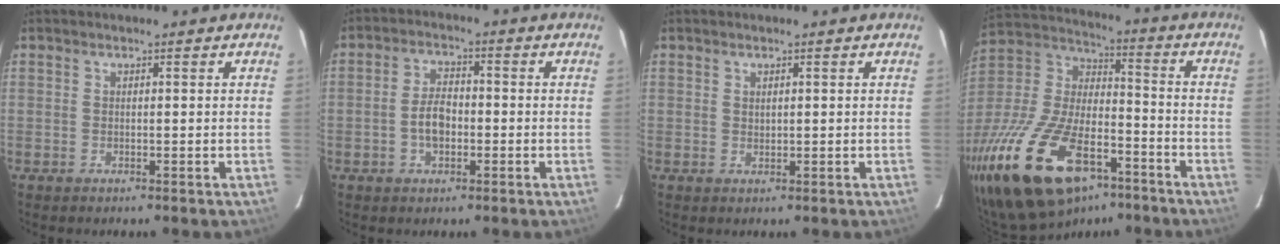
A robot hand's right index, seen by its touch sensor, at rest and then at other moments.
{"total": 5.3, "force": [-1.3, 3.1, 4.1], "torque": [-0.081, 0.009, -0.020]}
{"total": 0.7, "force": [0.4, 0.5, 0.3], "torque": [-0.005, 0.002, 0.010]}
{"total": 27.7, "force": [-16.9, 12.8, 17.9], "torque": [-0.365, -0.021, -0.282]}